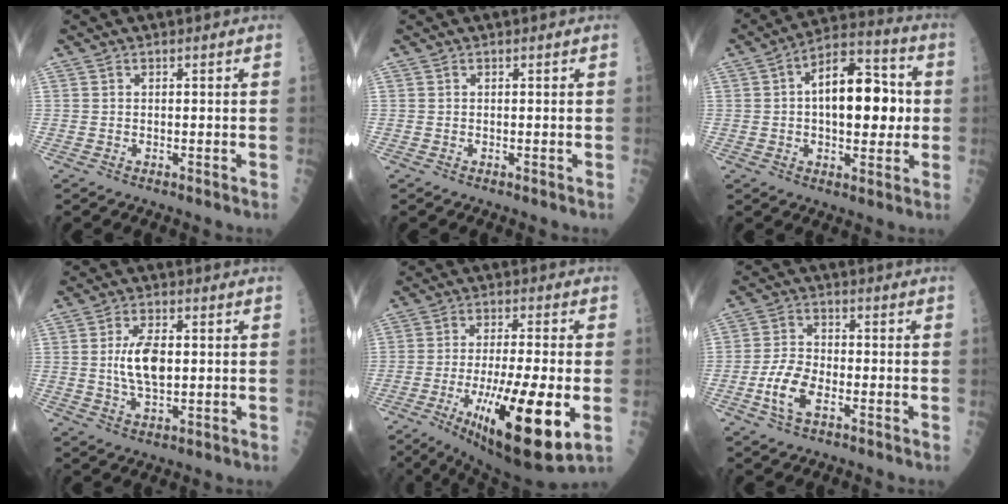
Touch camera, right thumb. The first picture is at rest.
{"total": 0.0}
{"total": 17.0, "force": [1.2, 8.8, 14.5], "torque": [-0.187, 0.024, 0.013]}
{"total": 8.0, "force": [0.6, 3.7, 7.0], "torque": [-0.129, -0.003, 0.011]}
{"total": 22.0, "force": [-6.1, 5.2, 20.5], "torque": [-0.346, -0.024, -0.082]}
{"total": 7.3, "force": [-2.7, 3.6, 5.7], "torque": [-0.114, 0.016, -0.056]}